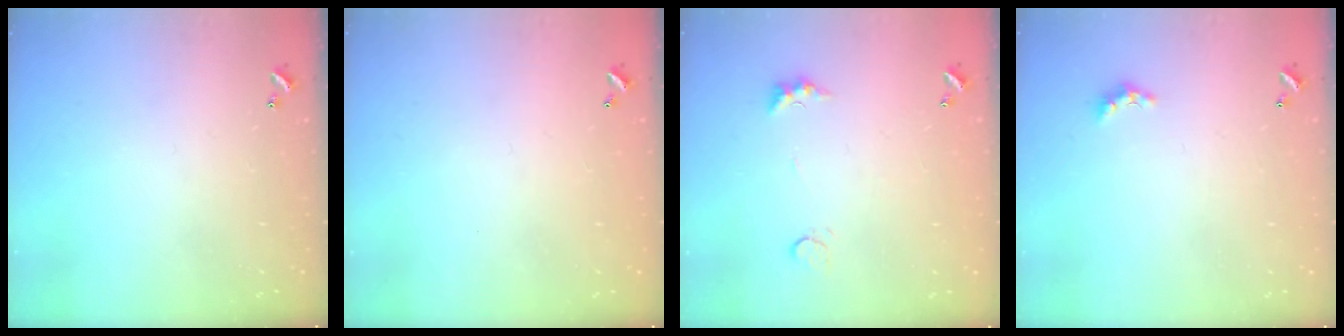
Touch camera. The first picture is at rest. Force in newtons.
{"total": 2.9, "press": 2.9, "slide": 0.1}
{"total": 3.2, "press": 3.1, "slide": 0.8}
{"total": 2.0, "press": 1.9, "slide": 0.6}